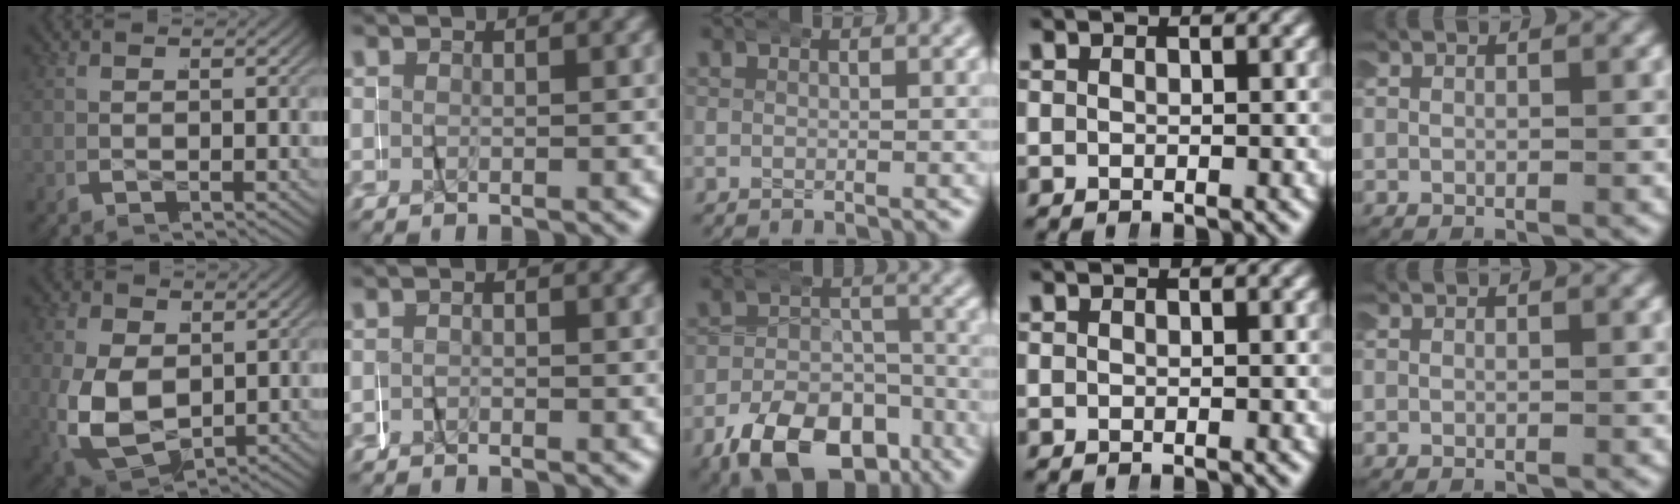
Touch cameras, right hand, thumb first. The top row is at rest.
{"thumb": {"total": 10.9, "force": [-2.0, 8.5, 6.5], "torque": [-0.182, -0.058, -0.012]}, "index": {"total": 0.6, "force": [-0.5, 0.3, -0.2], "torque": [-0.006, 0.001, -0.011]}, "middle": {"total": 10.5, "force": [-7.3, 5.7, 5.0], "torque": [-0.063, -0.027, -0.112]}}